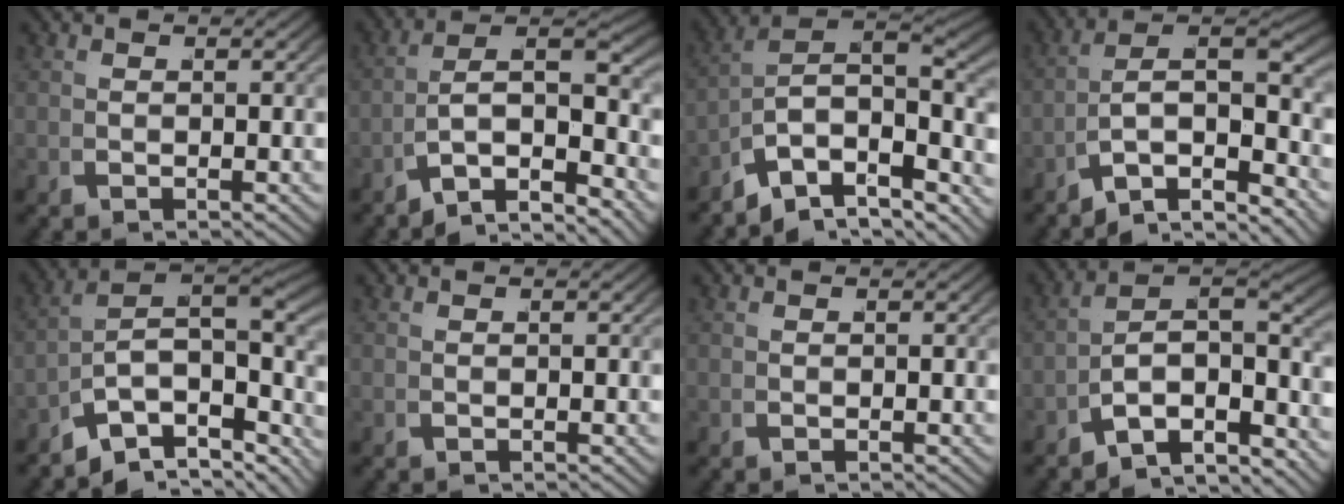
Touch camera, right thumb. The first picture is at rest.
{"total": 11.0, "force": [-2.3, 7.4, 7.8], "torque": [-0.158, -0.045, -0.026]}
{"total": 16.0, "force": [-1.4, 11.5, 11.0], "torque": [-0.199, -0.041, -0.013]}
{"total": 12.2, "force": [-2.4, 8.5, 8.4], "torque": [-0.164, -0.046, -0.029]}
{"total": 14.3, "force": [-1.4, 10.0, 10.1], "torque": [-0.177, -0.027, -0.016]}
{"total": 0.0}
{"total": 0.0}
{"total": 12.6, "force": [-2.6, 8.8, 8.5], "torque": [-0.164, -0.048, -0.034]}